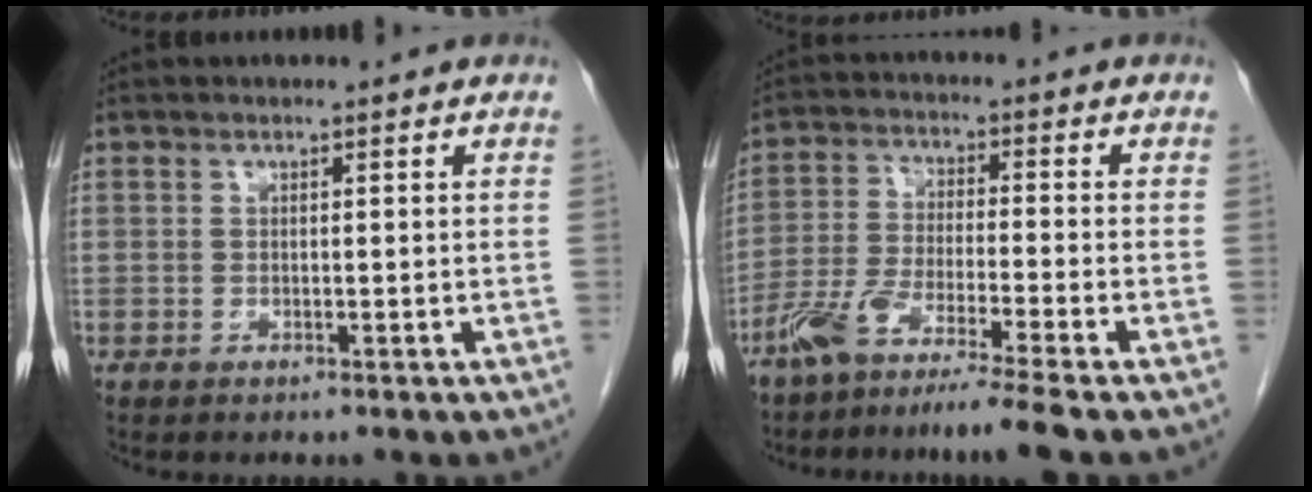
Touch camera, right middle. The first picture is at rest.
{"total": 8.8, "force": [-6.9, -1.1, 5.4], "torque": [-0.102, -0.030, -0.129]}